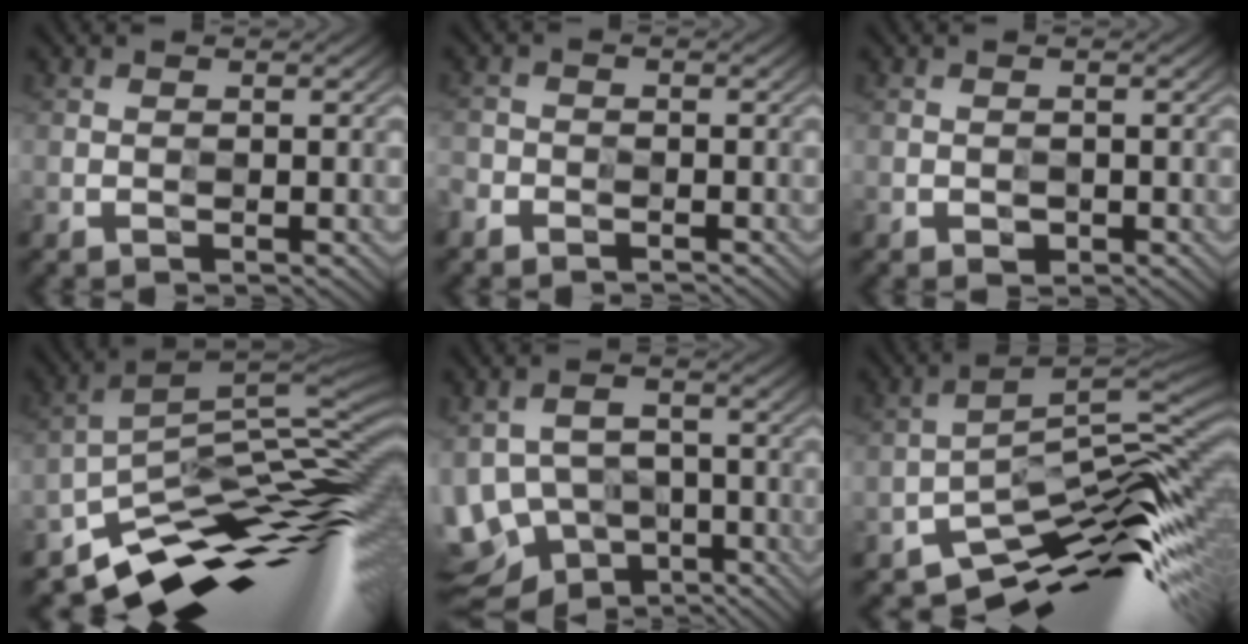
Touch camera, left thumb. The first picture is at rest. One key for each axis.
{"total": 2.3, "fx": -2.1, "fy": 0.8, "fz": -0.4, "tx": 0.001, "ty": -0.004, "tz": -0.051}
{"total": 0.9, "fx": -0.5, "fy": 0.7, "fz": 0.3, "tx": -0.003, "ty": -0.004, "tz": -0.007}
{"total": 12.9, "fx": -8.0, "fy": 4.1, "fz": 9.2, "tx": -0.157, "ty": -0.002, "tz": -0.136}
{"total": 8.6, "fx": -4.4, "fy": 6.4, "fz": 3.7, "tx": -0.077, "ty": -0.008, "tz": -0.074}
{"total": 11.1, "fx": -7.3, "fy": 2.6, "fz": 8.0, "tx": -0.121, "ty": 0.004, "tz": -0.131}